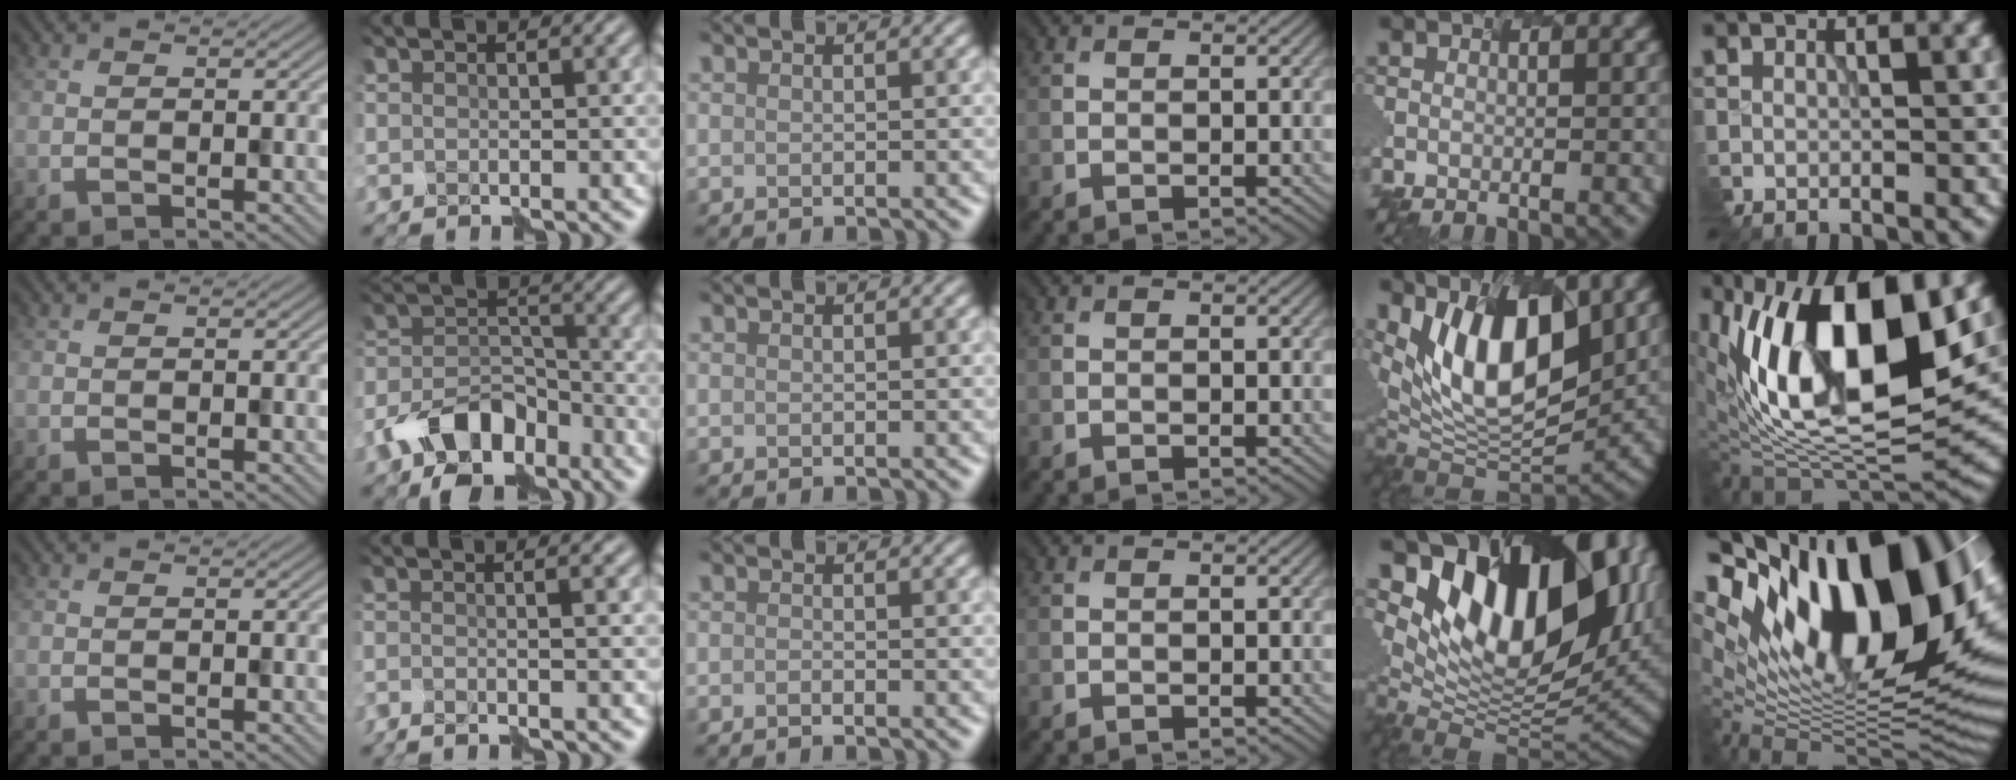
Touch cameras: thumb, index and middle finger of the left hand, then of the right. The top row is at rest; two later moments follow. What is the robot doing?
{"motion": "assemble", "object": "hinged jar"}